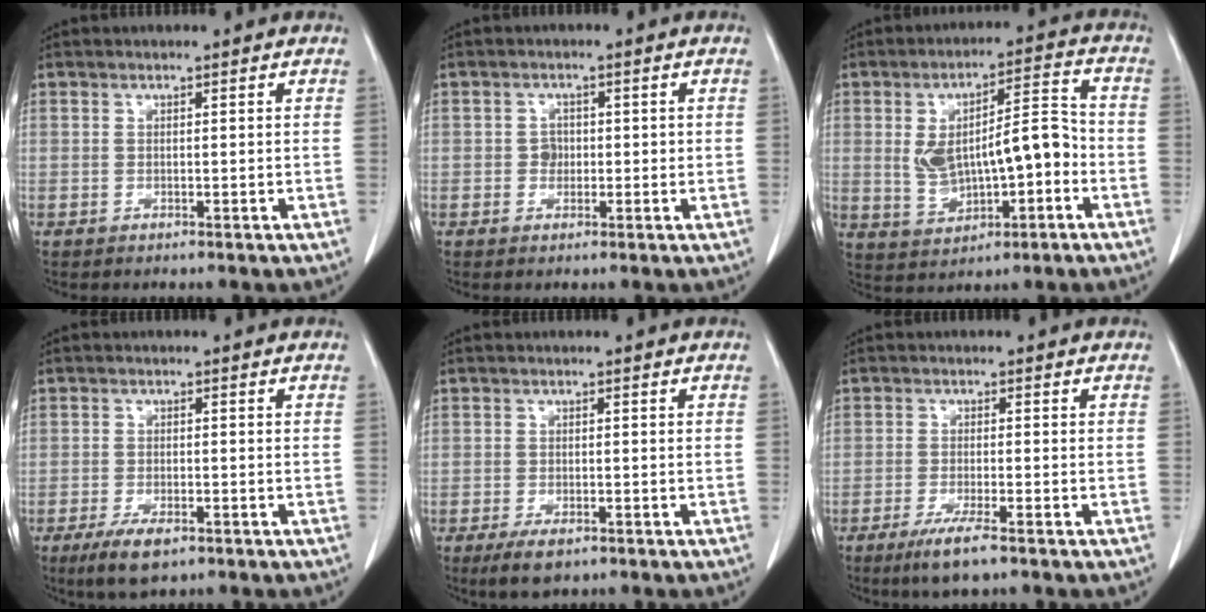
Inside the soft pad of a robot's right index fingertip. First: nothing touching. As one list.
[{"total": 2.0, "force": [-0.1, 1.8, 0.9], "torque": [-0.010, 0.005, -0.002]}, {"total": 11.5, "force": [-1.3, 4.5, 10.5], "torque": [-0.186, 0.030, -0.006]}, {"total": 5.1, "force": [-3.2, 1.7, 3.6], "torque": [-0.070, -0.009, -0.050]}, {"total": 3.8, "force": [-2.4, 1.5, 2.6], "torque": [-0.050, -0.006, -0.035]}, {"total": 5.4, "force": [-3.5, 0.3, 4.1], "torque": [-0.079, -0.014, -0.061]}]